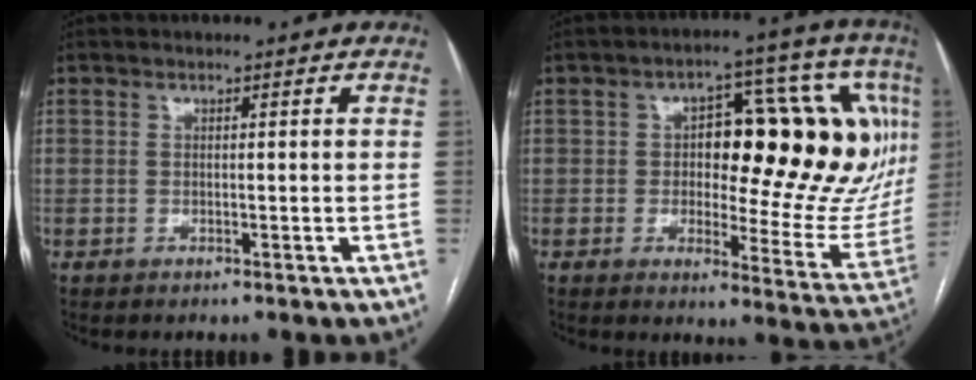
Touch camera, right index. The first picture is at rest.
{"total": 22.3, "force": [3.8, 8.5, 20.2], "torque": [-0.219, 0.037, 0.060]}